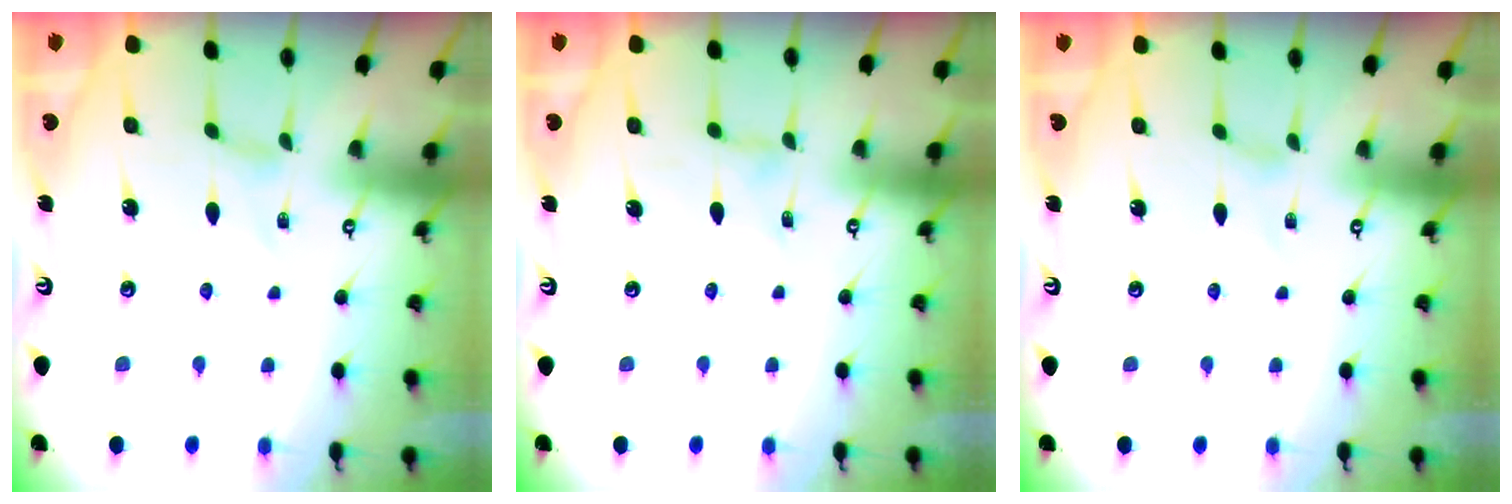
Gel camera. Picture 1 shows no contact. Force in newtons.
{"total": 1.0, "press": 1.0, "slide": 0.1}
{"total": 0.0}